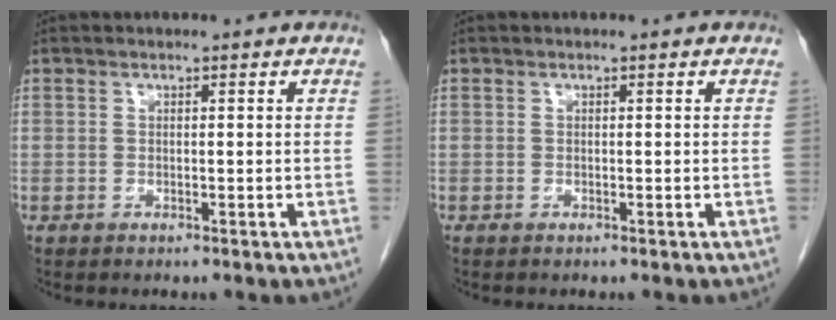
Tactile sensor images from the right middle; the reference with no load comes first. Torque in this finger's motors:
{"motor_torque": [0.66, -0.53, 0.19, 0.00]}